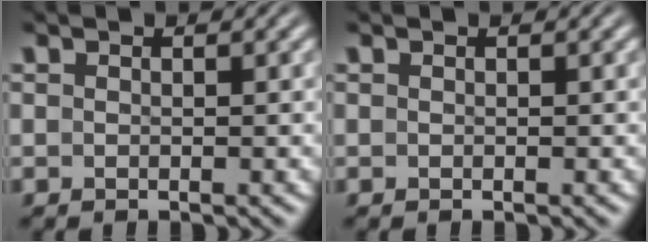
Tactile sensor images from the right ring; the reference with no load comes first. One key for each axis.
{"total": 0.0}